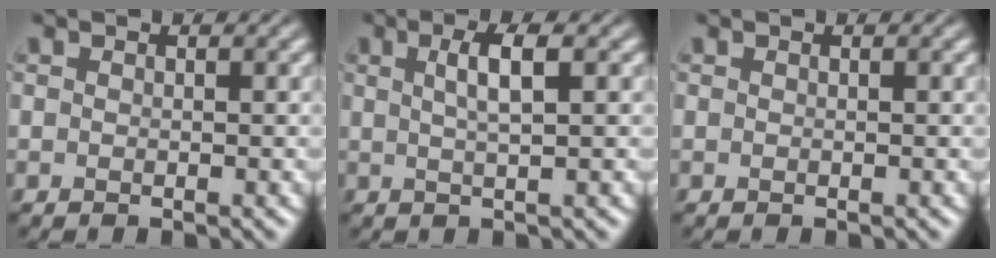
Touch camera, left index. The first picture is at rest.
{"total": 3.0, "force": [0.8, 0.8, 2.8], "torque": [-0.041, 0.007, 0.012]}
{"total": 0.0}